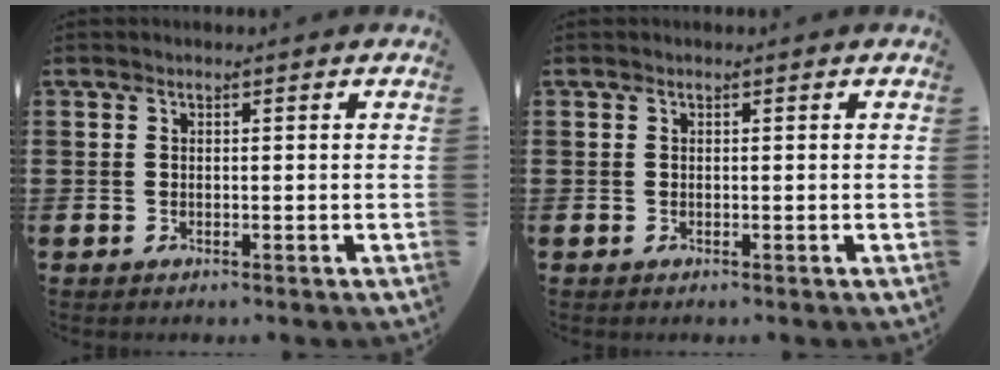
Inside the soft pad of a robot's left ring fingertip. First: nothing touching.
{"total": 0.0}